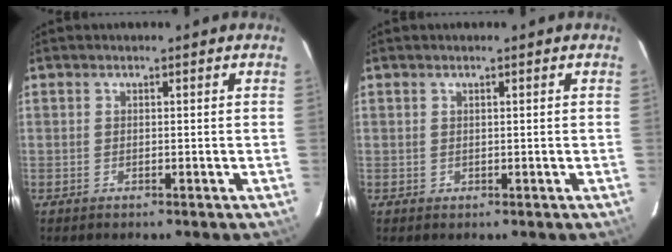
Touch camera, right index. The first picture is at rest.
{"total": 0.6, "force": [0.2, 0.5, 0.0], "torque": [0.003, 0.004, 0.003]}